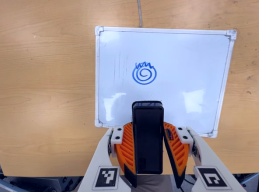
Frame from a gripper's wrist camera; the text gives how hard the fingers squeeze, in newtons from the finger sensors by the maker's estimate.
{"total": 6.4, "left": 5.1, "right": 7.7}